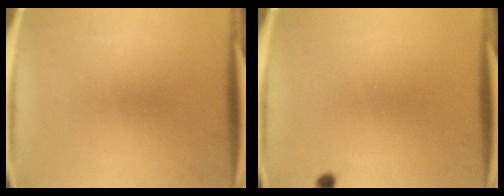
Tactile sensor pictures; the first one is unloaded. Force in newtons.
{"total": 0.8}